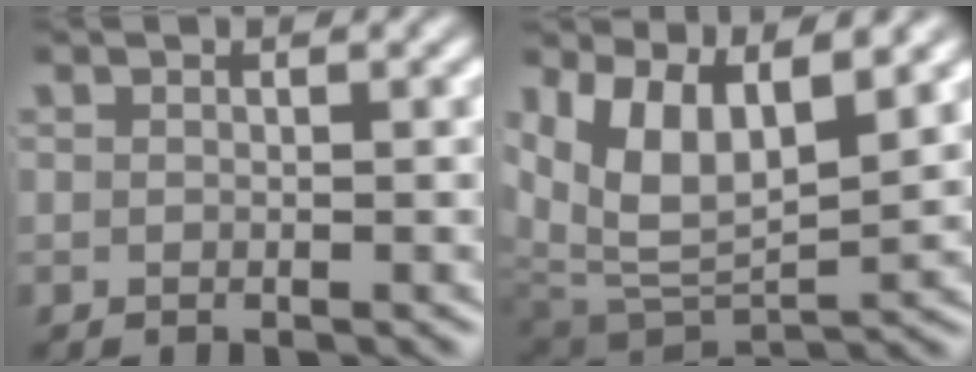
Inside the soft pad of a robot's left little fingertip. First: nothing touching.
{"total": 9.4, "force": [1.9, 6.6, 6.4], "torque": [-0.138, -0.013, 0.039]}